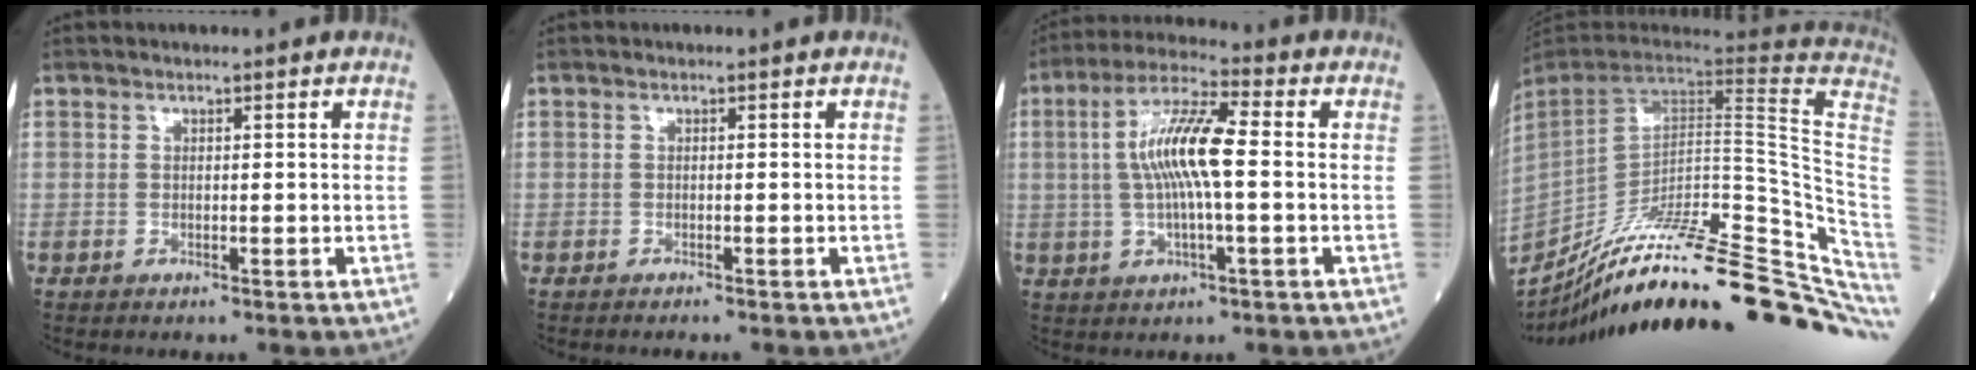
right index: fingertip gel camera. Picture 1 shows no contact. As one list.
[{"total": 1.0, "force": [-1.0, 0.0, 0.3], "torque": [-0.002, 0.000, -0.014]}, {"total": 10.3, "force": [0.4, 1.5, 10.2], "torque": [-0.200, 0.014, 0.003]}, {"total": 37.3, "force": [-28.0, 5.4, 24.0], "torque": [-0.275, -0.039, -0.397]}]